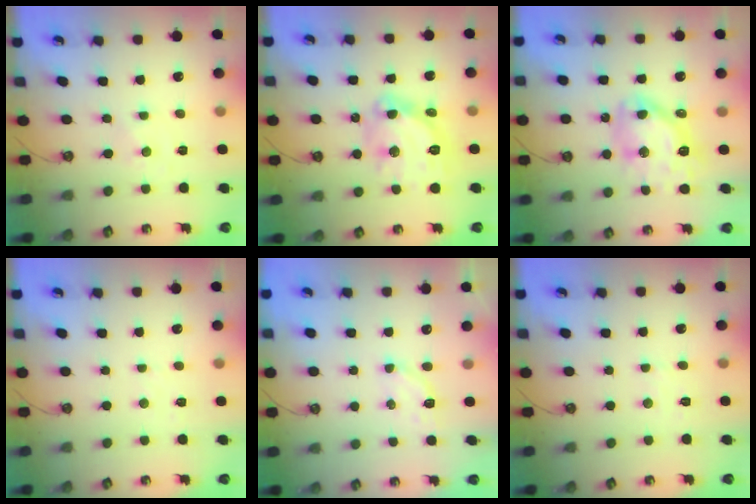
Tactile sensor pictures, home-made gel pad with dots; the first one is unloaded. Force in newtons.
{"total": 16.6, "press": 16.5, "slide": 1.5}
{"total": 14.3, "press": 14.2, "slide": 1.3}
{"total": 2.5, "press": 2.5, "slide": 0.4}
{"total": 3.1, "press": 3.1, "slide": 0.5}
{"total": 5.7, "press": 5.7, "slide": 0.7}